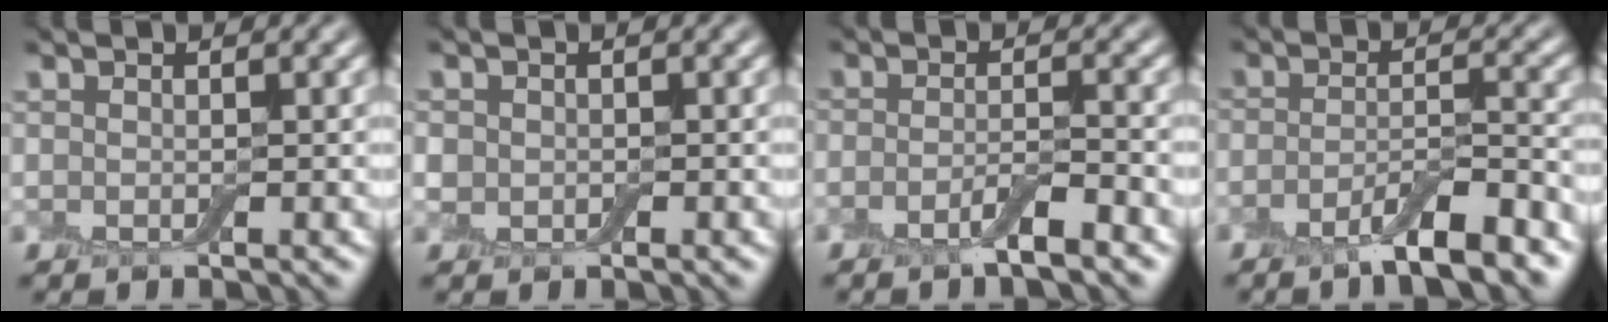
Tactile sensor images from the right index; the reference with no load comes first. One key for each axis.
{"total": 1.7, "fx": -0.1, "fy": 1.6, "fz": 0.6, "tx": -0.010, "ty": -0.001, "tz": -0.005}
{"total": 2.6, "fx": -1.7, "fy": 0.5, "fz": 2.0, "tx": -0.037, "ty": 0.000, "tz": -0.037}
{"total": 5.5, "fx": -3.7, "fy": 1.1, "fz": 3.9, "tx": -0.062, "ty": 0.001, "tz": -0.066}